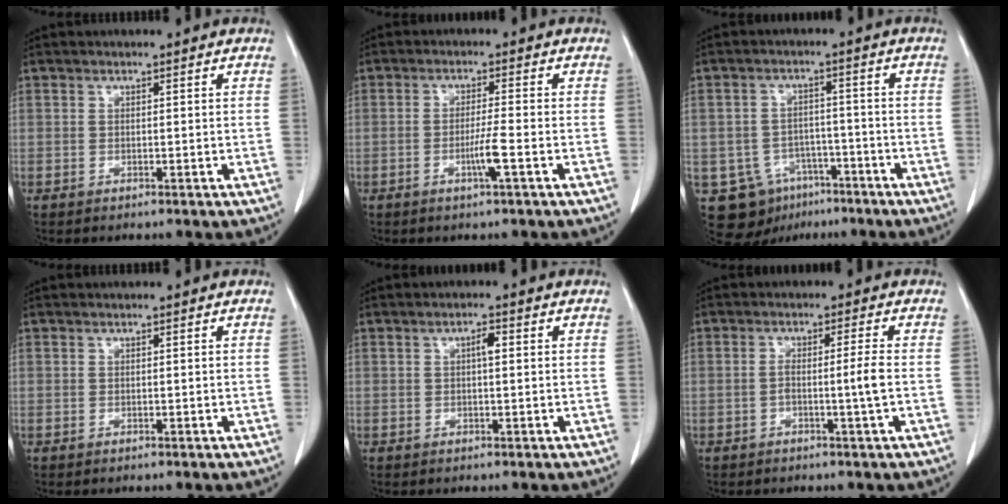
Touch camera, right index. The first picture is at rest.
{"total": 3.5, "force": [-1.3, -0.6, 3.3], "torque": [-0.061, -0.006, -0.023]}
{"total": 9.5, "force": [-5.1, 7.6, 2.7], "torque": [-0.051, 0.012, -0.067]}
{"total": 0.0}
{"total": 1.7, "force": [0.3, 0.4, 1.7], "torque": [-0.031, 0.003, 0.004]}
{"total": 3.3, "force": [-0.8, -0.9, 3.1], "torque": [-0.056, 0.004, -0.010]}